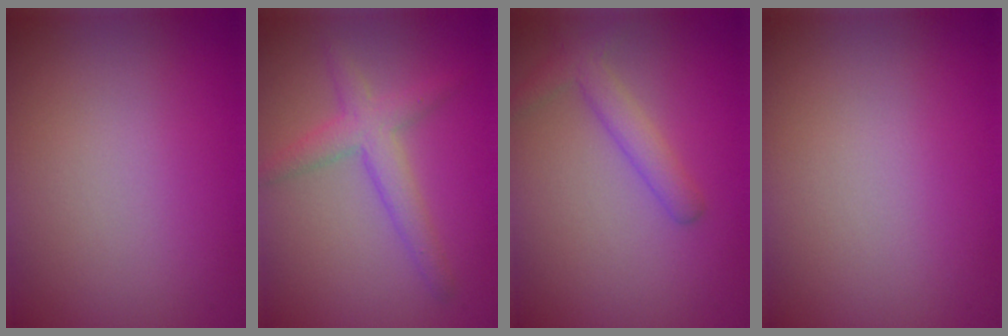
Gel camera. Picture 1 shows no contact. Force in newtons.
{"total": 3.0, "press": 3.0, "slide": 0.1}
{"total": 2.4, "press": 2.4, "slide": 0.1}
{"total": 0.0}